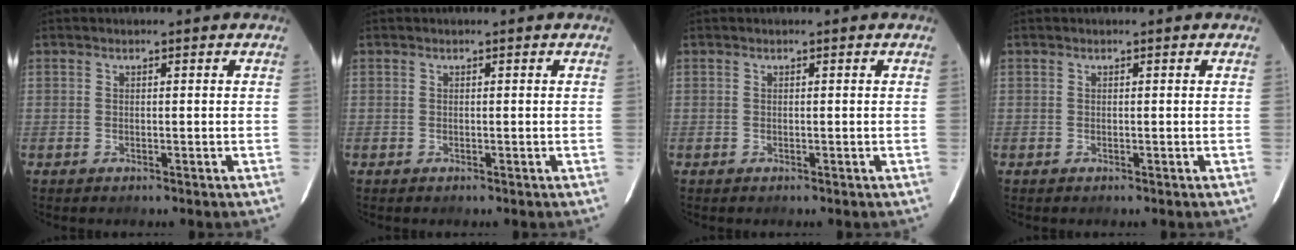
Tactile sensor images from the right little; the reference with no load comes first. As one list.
[{"total": 0.0}, {"total": 0.0}, {"total": 0.0}]